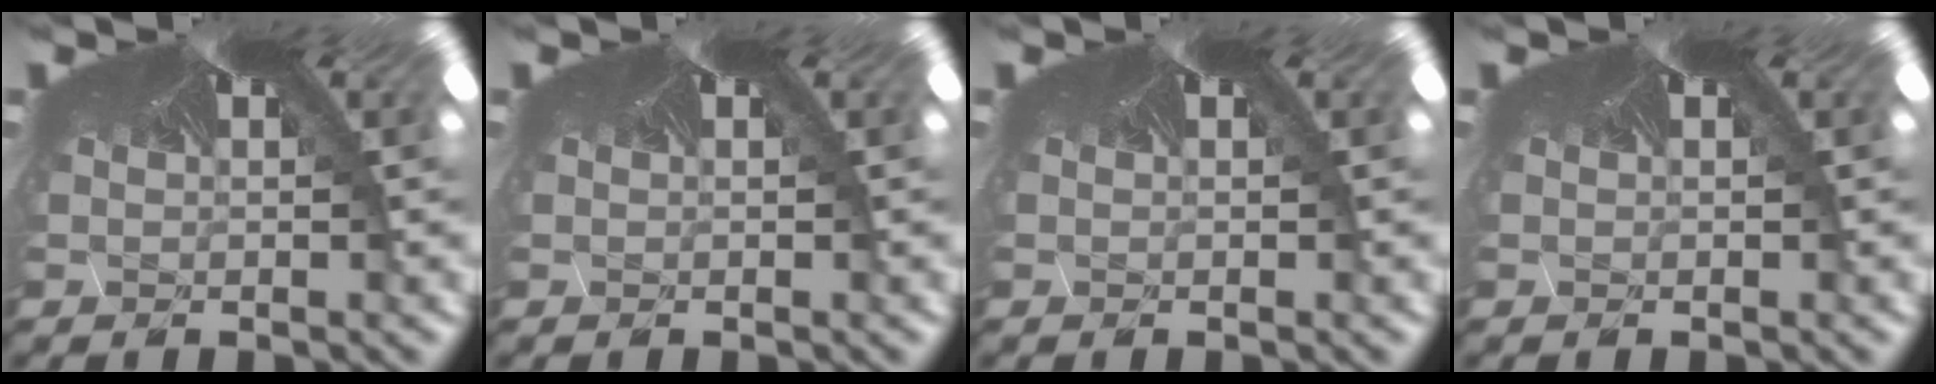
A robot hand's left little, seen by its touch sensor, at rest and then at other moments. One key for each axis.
{"total": 0.0}
{"total": 0.0}
{"total": 0.0}